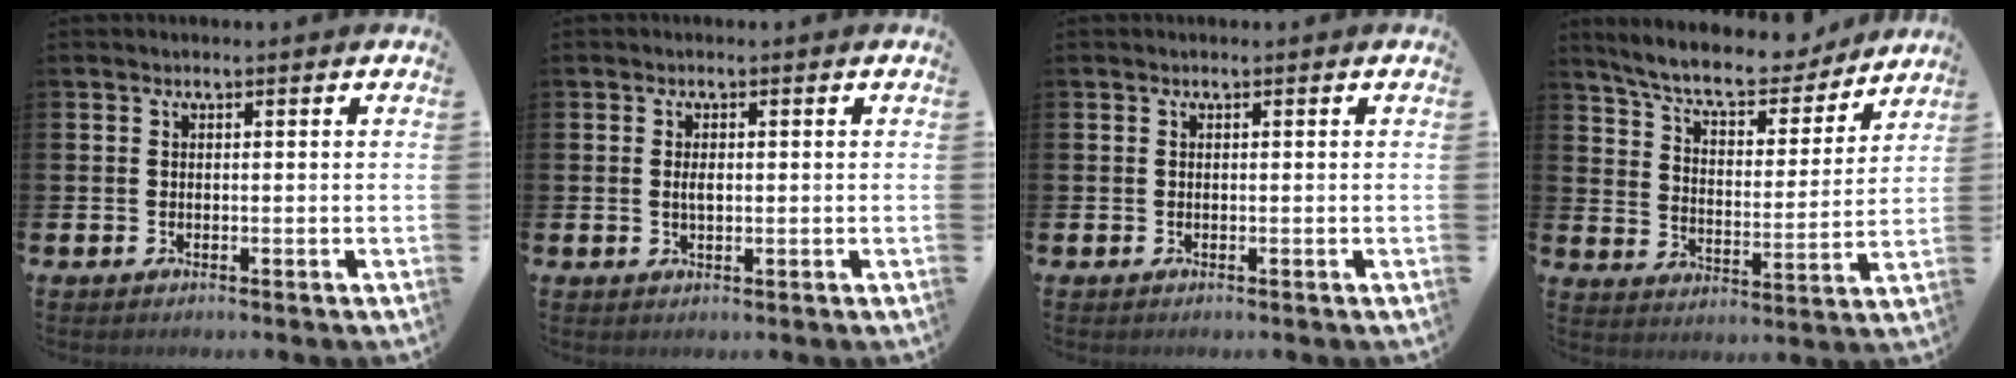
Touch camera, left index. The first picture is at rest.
{"total": 0.9, "force": [0.2, 0.4, 0.8], "torque": [-0.013, 0.000, 0.001]}
{"total": 0.0}
{"total": 9.2, "force": [8.4, 1.9, 3.1], "torque": [-0.091, -0.055, 0.145]}